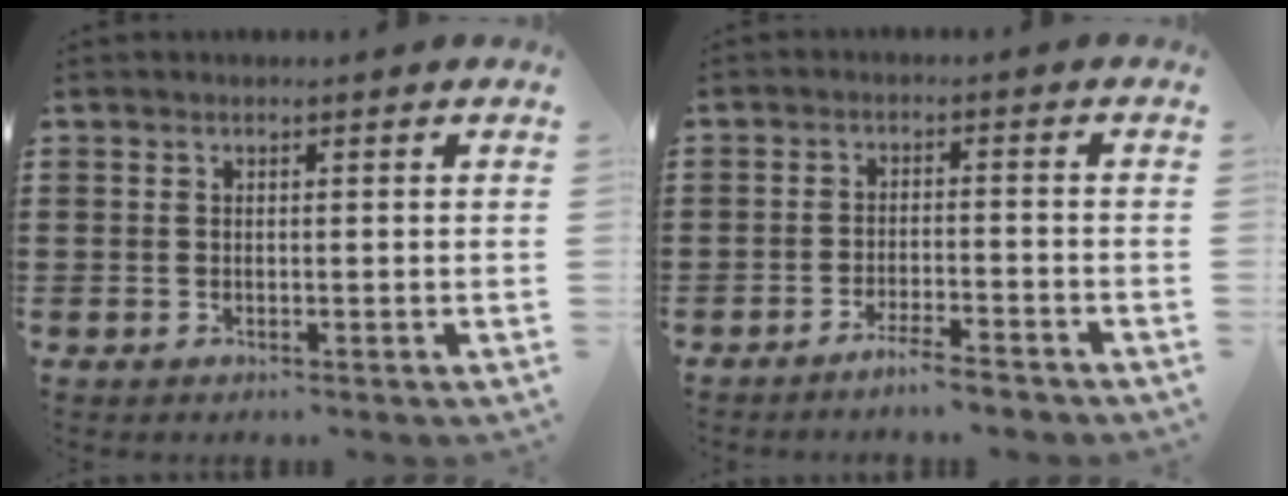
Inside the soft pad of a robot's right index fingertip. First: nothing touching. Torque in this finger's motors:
{"motor_torque": [1.28, 0.86, 0.02, 0.01]}